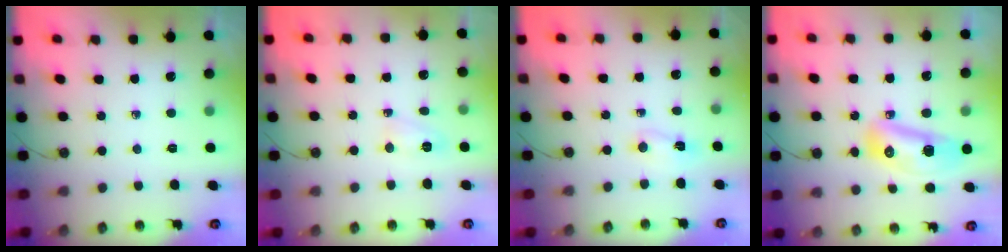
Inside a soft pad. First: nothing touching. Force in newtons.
{"total": 4.0, "press": 3.9, "slide": 0.6}
{"total": 2.2, "press": 1.9, "slide": 1.1}
{"total": 12.4, "press": 12.3, "slide": 1.5}